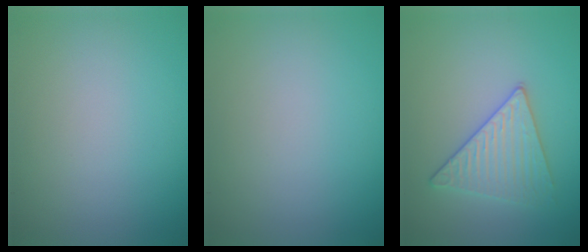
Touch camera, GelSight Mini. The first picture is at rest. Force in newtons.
{"total": 0.0}
{"total": 3.2, "press": 3.2, "slide": 0.3}